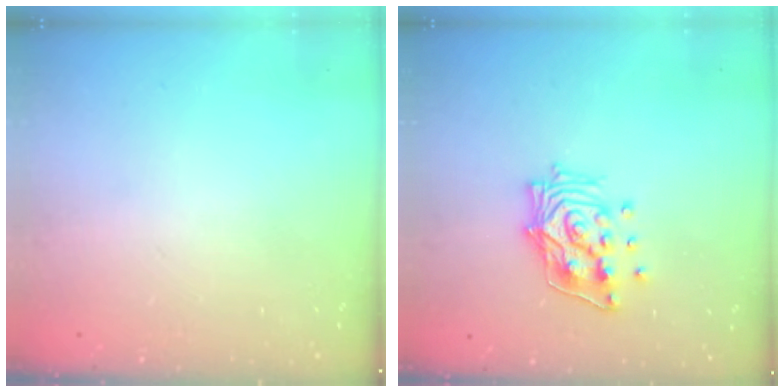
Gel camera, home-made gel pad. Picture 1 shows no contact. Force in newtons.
{"total": 13.5, "press": 13.5, "slide": 1.6}